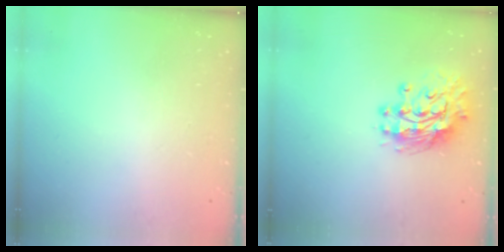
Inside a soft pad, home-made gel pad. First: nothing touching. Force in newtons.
{"total": 12.5, "press": 12.4, "slide": 1.0}